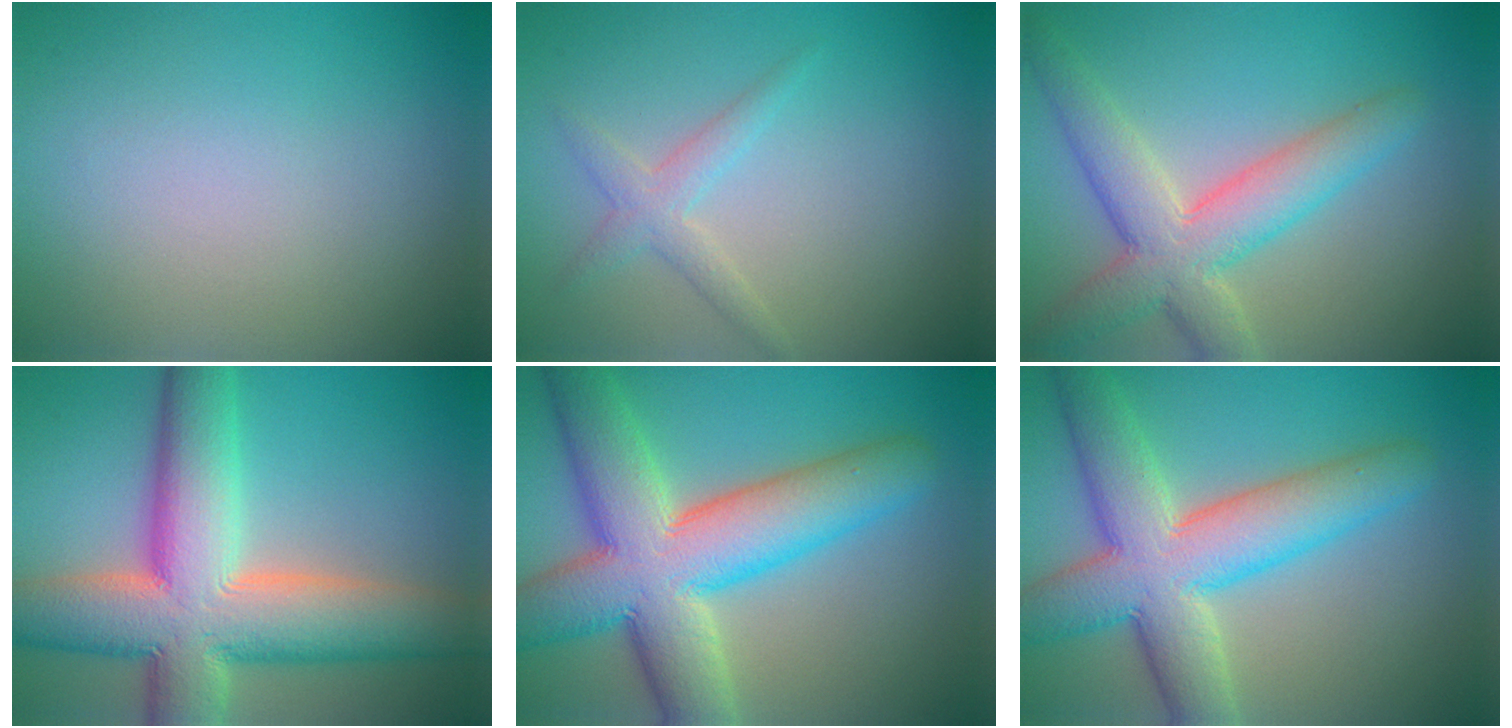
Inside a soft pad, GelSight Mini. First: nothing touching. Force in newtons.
{"total": 2.1, "press": 2.1, "slide": 0.1}
{"total": 6.6, "press": 6.6, "slide": 0.4}
{"total": 13.4, "press": 13.3, "slide": 1.3}
{"total": 12.2, "press": 12.2, "slide": 0.3}
{"total": 9.7, "press": 9.7, "slide": 0.2}